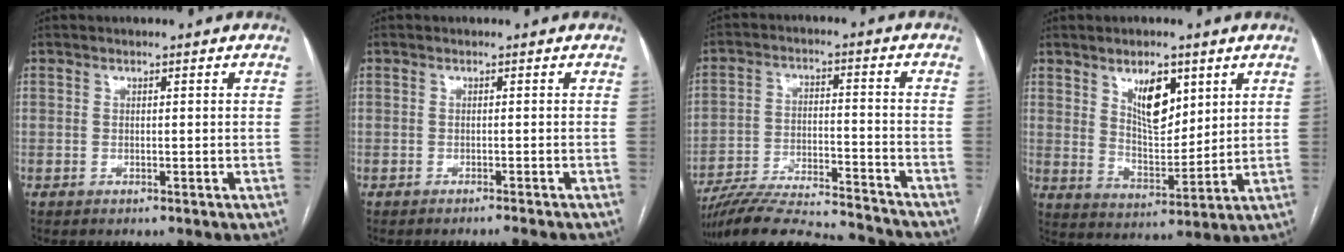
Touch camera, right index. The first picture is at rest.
{"total": 3.1, "force": [-2.9, 0.1, 1.1], "torque": [-0.009, -0.003, -0.037]}
{"total": 20.7, "force": [-19.5, 1.8, 6.9], "torque": [-0.126, -0.009, -0.298]}
{"total": 8.4, "force": [4.2, 3.7, 6.3], "torque": [-0.109, -0.003, 0.082]}